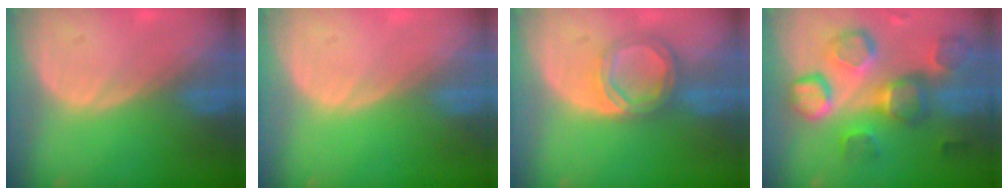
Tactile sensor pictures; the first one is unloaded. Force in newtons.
{"total": 0.0}
{"total": 5.6, "press": 5.2, "slide": 1.9}
{"total": 11.0, "press": 10.6, "slide": 2.7}